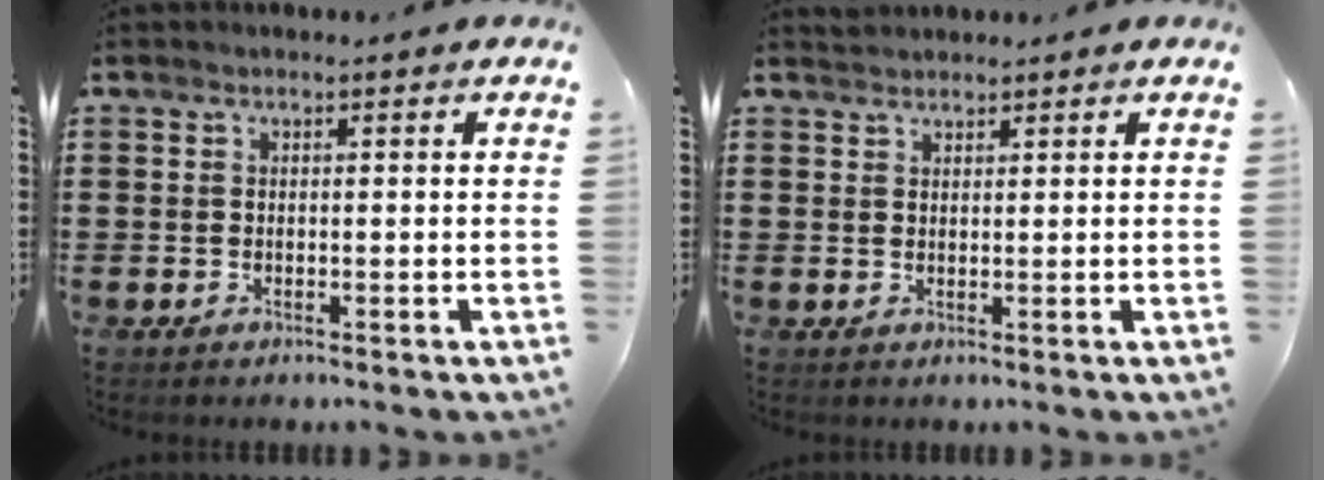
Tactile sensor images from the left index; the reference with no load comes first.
{"total": 1.4, "force": [1.3, 0.5, -0.2], "torque": [0.000, 0.001, 0.027]}